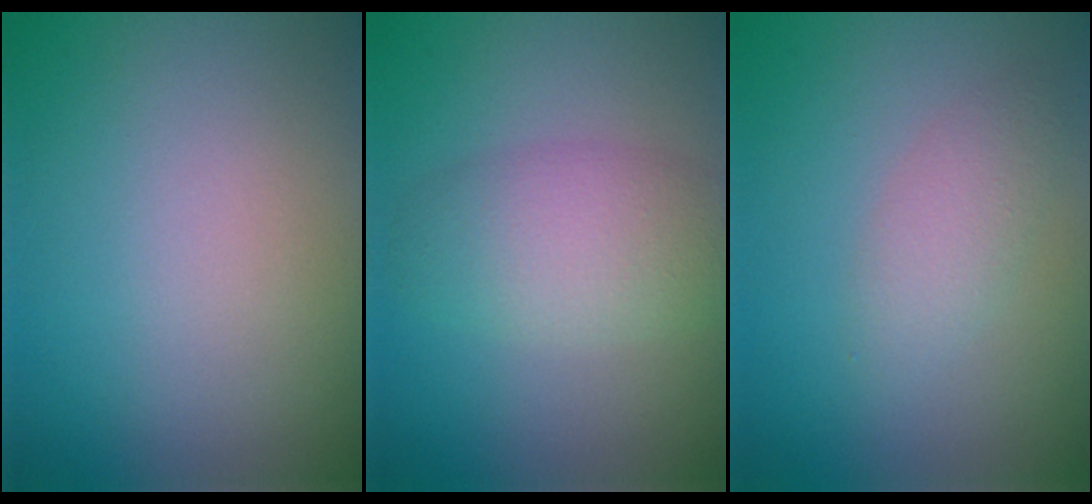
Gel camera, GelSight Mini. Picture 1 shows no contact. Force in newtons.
{"total": 4.4, "press": 4.4, "slide": 0.2}
{"total": 2.0, "press": 2.0, "slide": 0.1}